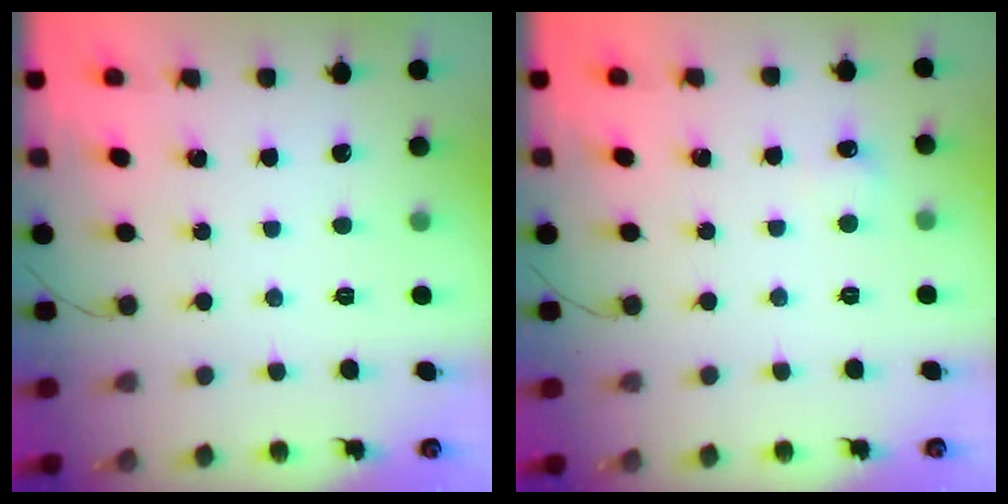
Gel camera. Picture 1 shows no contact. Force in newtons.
{"total": 4.6, "press": 4.4, "slide": 1.4}